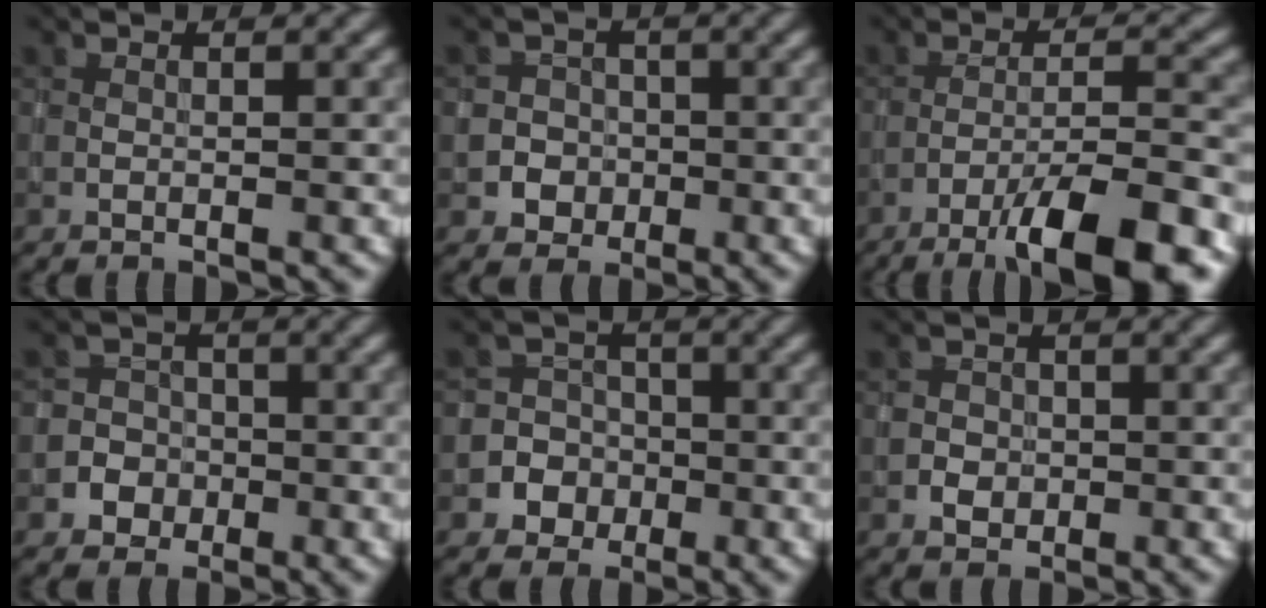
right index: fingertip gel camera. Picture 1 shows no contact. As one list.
[{"total": 3.2, "force": [-1.0, 3.0, 0.3], "torque": [0.027, 0.001, -0.028]}, {"total": 9.2, "force": [-5.9, 1.5, 6.9], "torque": [-0.109, 0.010, -0.094]}, {"total": 3.6, "force": [-1.4, 3.3, 0.2], "torque": [0.035, 0.001, -0.040]}, {"total": 5.5, "force": [-2.1, 5.1, 0.1], "torque": [0.027, 0.003, -0.053]}, {"total": 1.5, "force": [-0.3, 1.4, 0.5], "torque": [0.002, 0.000, -0.009]}]